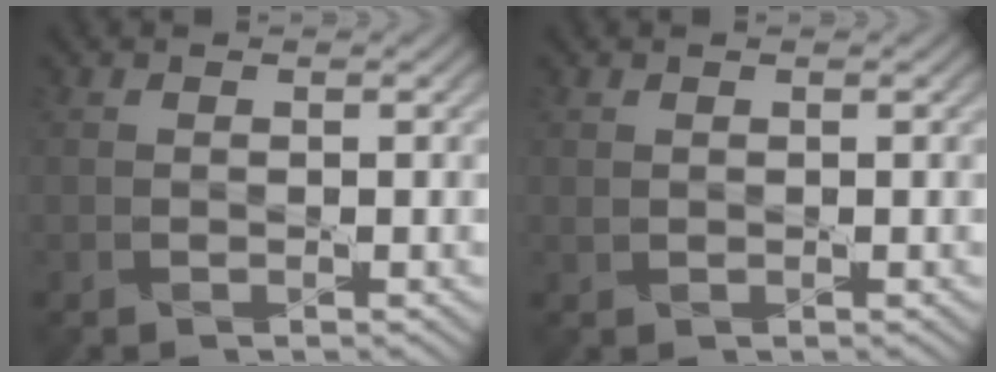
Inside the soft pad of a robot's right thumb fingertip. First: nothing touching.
{"total": 0.6, "force": [0.3, 0.4, 0.3], "torque": [-0.011, 0.003, 0.009]}